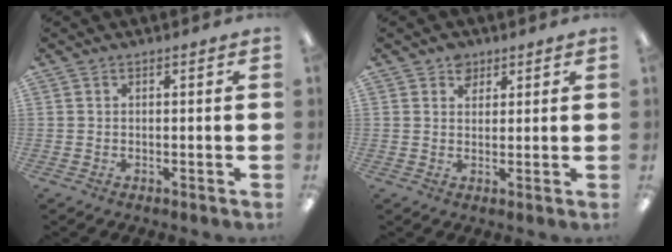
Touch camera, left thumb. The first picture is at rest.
{"total": 3.4, "force": [2.3, 2.2, 1.0], "torque": [-0.009, -0.004, 0.040]}